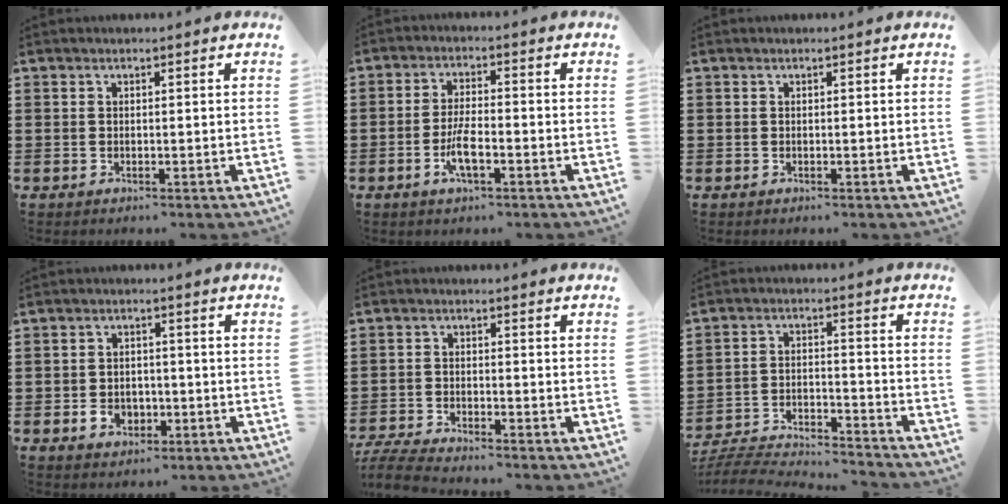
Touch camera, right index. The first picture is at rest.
{"total": 5.0, "force": [-1.9, 1.4, 4.4], "torque": [-0.095, -0.004, -0.040]}
{"total": 0.0}
{"total": 3.4, "force": [-1.3, 2.7, 1.7], "torque": [-0.038, 0.004, -0.025]}
{"total": 4.1, "force": [-4.0, 0.0, 0.9], "torque": [-0.036, -0.013, -0.085]}
{"total": 5.4, "force": [-5.3, 0.3, 1.1], "torque": [-0.038, -0.007, -0.112]}